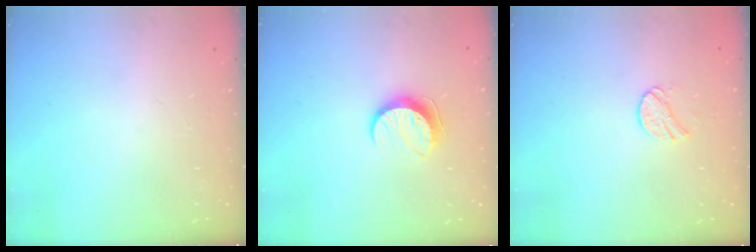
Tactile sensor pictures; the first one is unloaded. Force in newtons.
{"total": 9.4, "press": 9.4, "slide": 0.6}
{"total": 7.3, "press": 7.3, "slide": 0.7}